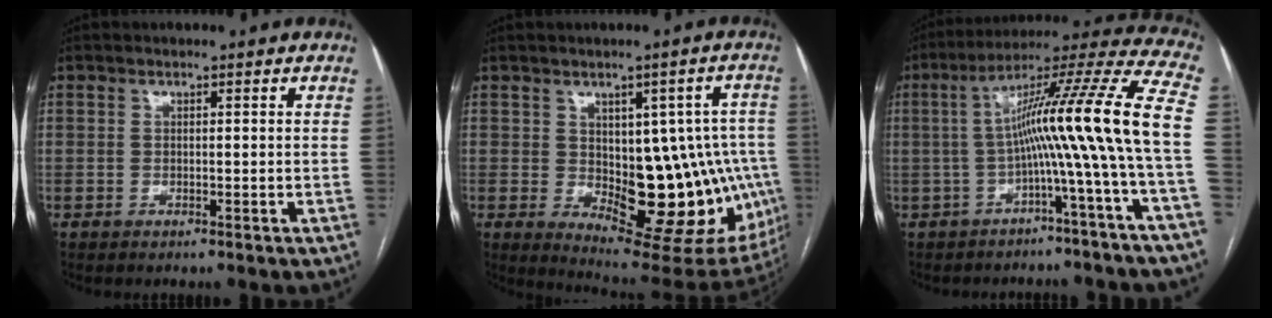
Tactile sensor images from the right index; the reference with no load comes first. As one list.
[{"total": 20.3, "force": [-2.4, 9.9, 17.6], "torque": [-0.171, 0.017, -0.003]}, {"total": 16.4, "force": [-2.2, -2.3, 16.0], "torque": [-0.226, 0.035, -0.046]}]